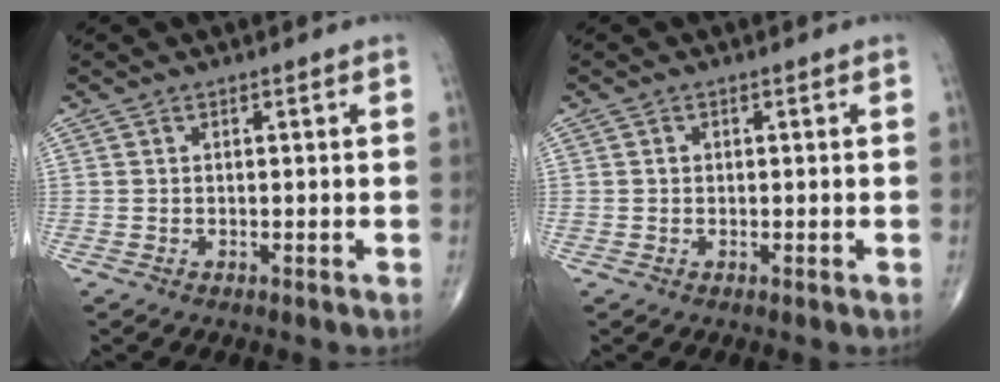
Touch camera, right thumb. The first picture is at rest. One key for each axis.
{"total": 0.8, "fx": 0.1, "fy": 0.7, "fz": 0.3, "tx": -0.001, "ty": 0.002, "tz": 0.003}